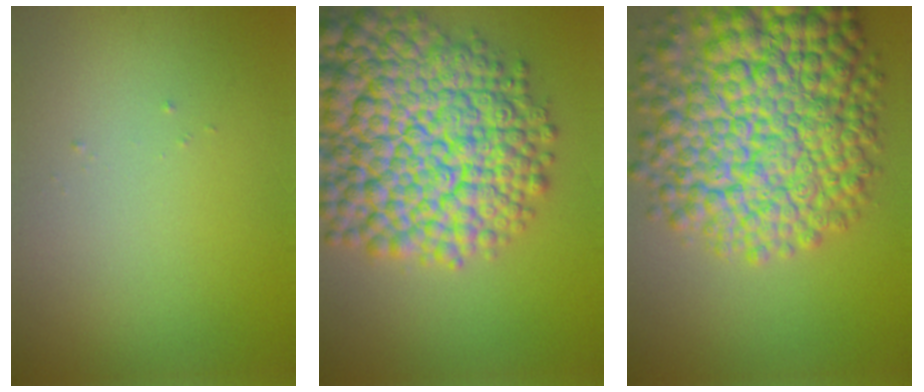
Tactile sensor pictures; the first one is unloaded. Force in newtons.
{"total": 15.7, "press": 15.7, "slide": 0.7}
{"total": 14.7, "press": 14.7, "slide": 0.5}